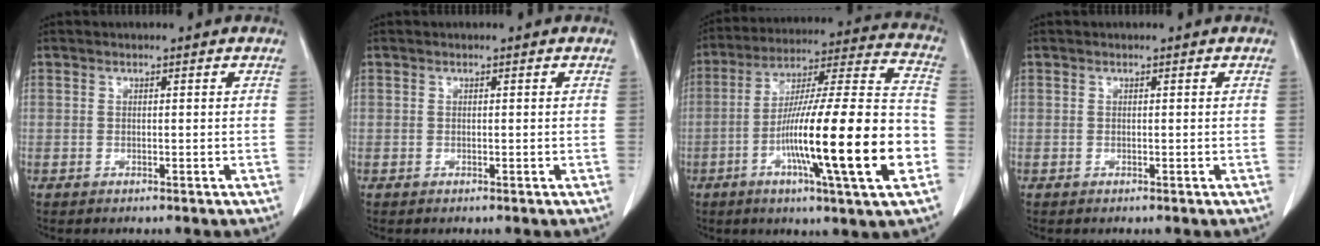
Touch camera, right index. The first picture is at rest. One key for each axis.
{"total": 0.0}
{"total": 23.3, "fx": -6.8, "fy": 0.8, "fz": 22.2, "tx": -0.347, "ty": -0.010, "tz": -0.113}
{"total": 0.0}